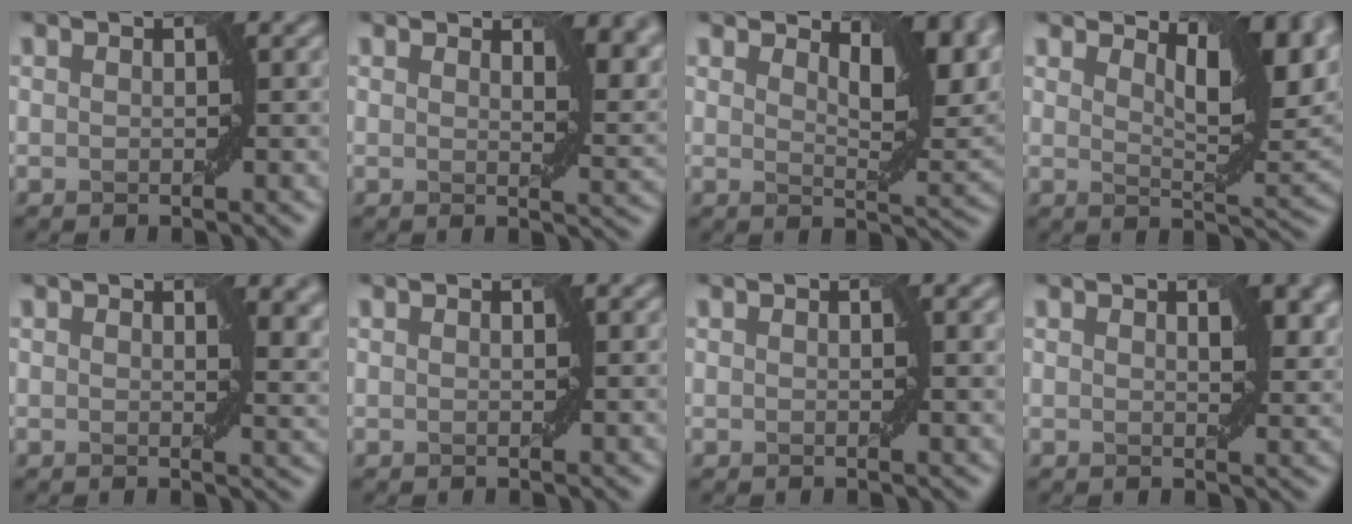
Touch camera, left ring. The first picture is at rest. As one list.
[{"total": 3.7, "force": [2.4, 1.4, 2.5], "torque": [-0.033, -0.007, 0.034]}, {"total": 6.8, "force": [3.9, 2.4, 5.0], "torque": [-0.074, 0.002, 0.063]}, {"total": 7.6, "force": [4.4, 2.4, 5.7], "torque": [-0.088, 0.004, 0.075]}, {"total": 3.2, "force": [1.6, 1.2, 2.4], "torque": [-0.026, -0.007, 0.026]}, {"total": 0.0}, {"total": 1.0, "force": [0.4, 0.1, 0.9], "torque": [-0.011, 0.001, 0.007]}, {"total": 3.0, "force": [1.4, 1.1, 2.4], "torque": [-0.030, -0.001, 0.026]}]